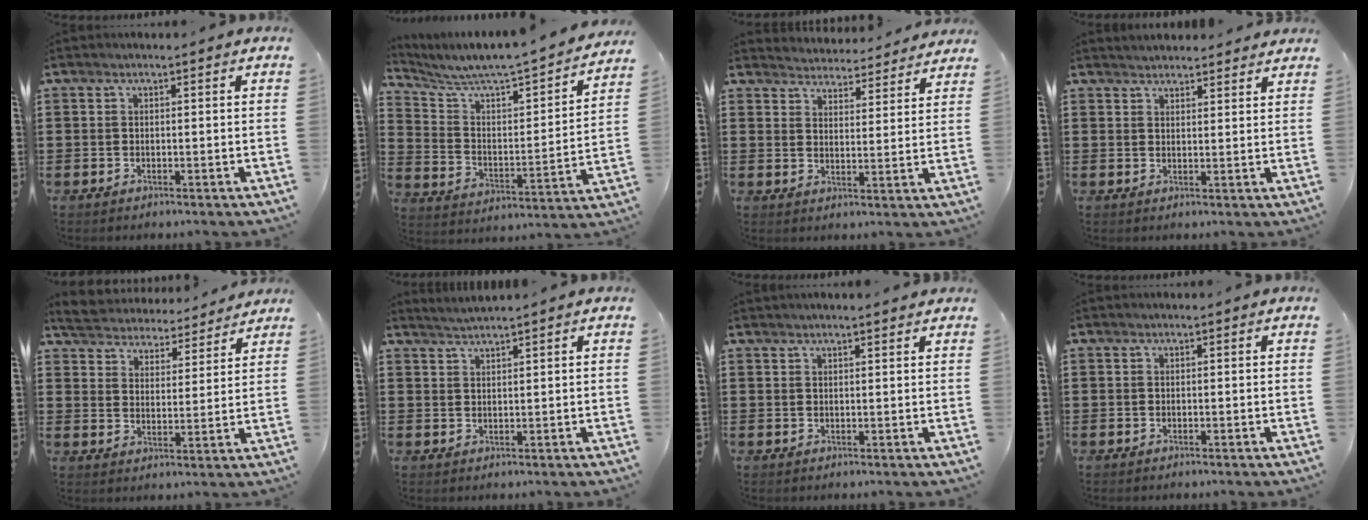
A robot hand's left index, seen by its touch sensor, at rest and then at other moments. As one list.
[{"total": 4.7, "force": [4.3, 0.5, 1.7], "torque": [-0.060, -0.047, 0.064]}, {"total": 4.2, "force": [4.1, 0.0, -0.3], "torque": [-0.005, -0.031, 0.071]}, {"total": 2.4, "force": [2.4, 0.2, -0.1], "torque": [-0.004, -0.001, 0.047]}, {"total": 5.0, "force": [4.9, -0.1, -0.4], "torque": [-0.021, -0.037, 0.084]}, {"total": 1.8, "force": [1.7, -0.5, 0.2], "torque": [-0.006, 0.001, 0.033]}, {"total": 1.4, "force": [1.3, -0.1, 0.6], "torque": [-0.012, 0.000, 0.025]}, {"total": 0.0}]